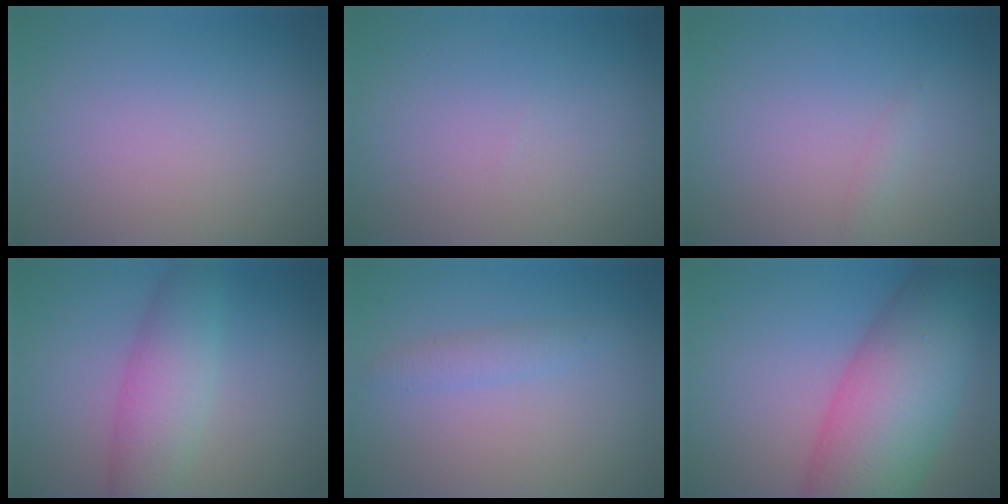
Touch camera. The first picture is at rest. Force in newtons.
{"total": 0.0}
{"total": 0.7, "press": 0.7, "slide": 0.0}
{"total": 4.7, "press": 4.7, "slide": 0.1}
{"total": 1.4, "press": 1.4, "slide": 0.0}
{"total": 11.9, "press": 11.9, "slide": 0.4}